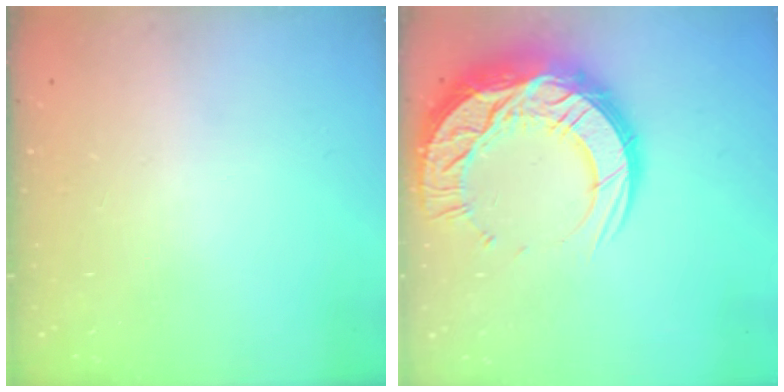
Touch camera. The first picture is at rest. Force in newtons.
{"total": 22.3, "press": 22.2, "slide": 1.9}